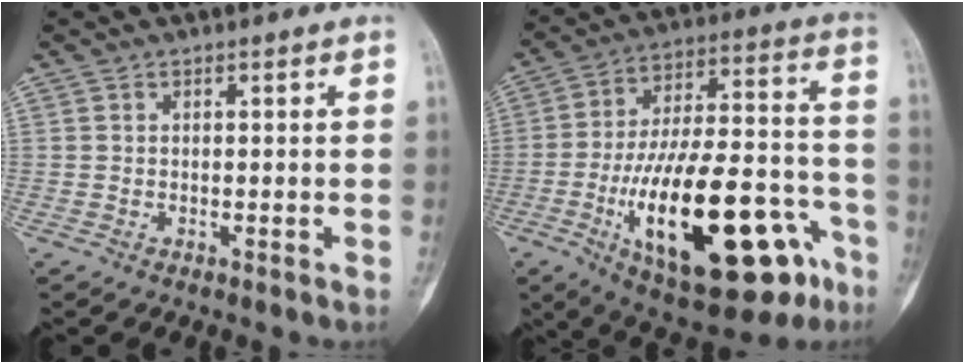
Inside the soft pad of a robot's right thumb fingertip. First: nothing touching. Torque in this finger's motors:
{"motor_torque": [2.71, 2.31, 1.55, -1.23, 0.61]}